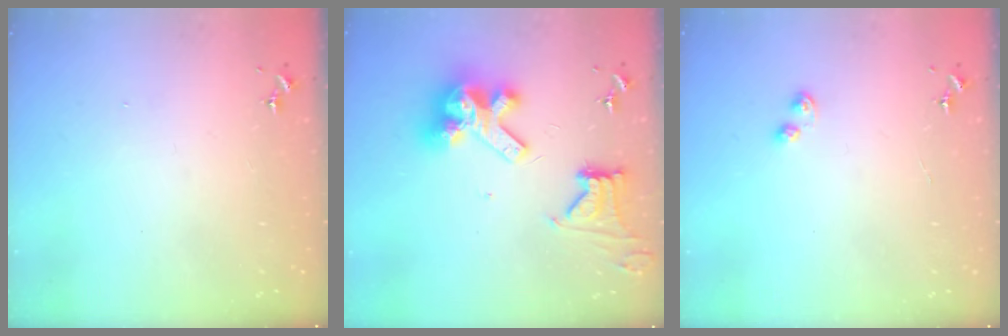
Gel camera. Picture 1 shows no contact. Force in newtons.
{"total": 14.5, "press": 14.5, "slide": 0.9}
{"total": 3.4, "press": 3.3, "slide": 0.5}